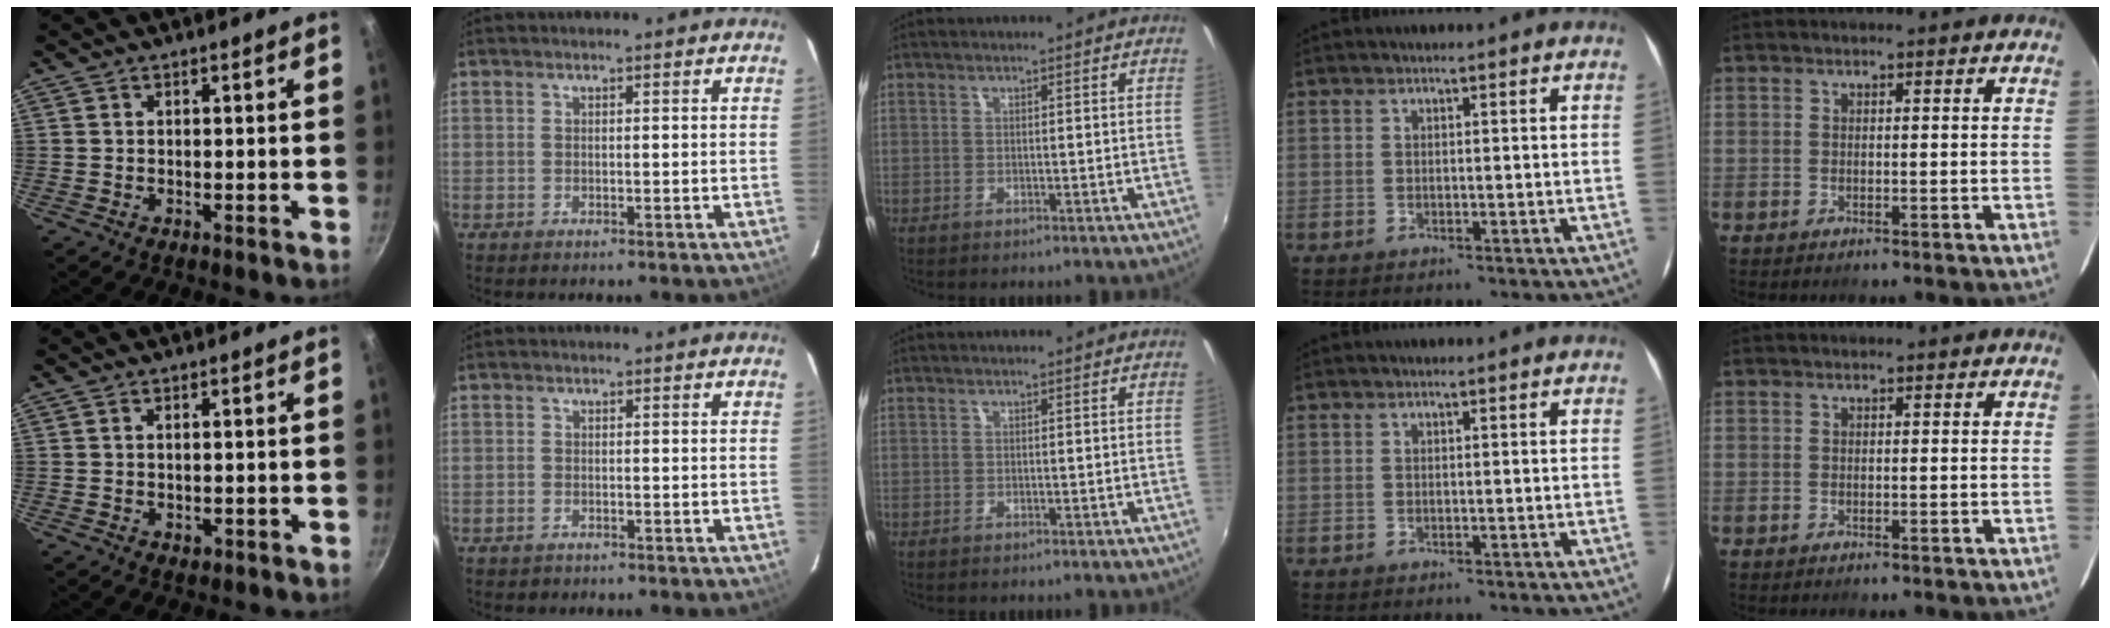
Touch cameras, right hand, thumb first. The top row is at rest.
{"thumb": {"total": 1.5, "force": [-0.3, 0.9, 1.1], "torque": [-0.015, -0.001, -0.003]}, "index": {"total": 1.3, "force": [-0.8, 0.9, 0.2], "torque": [-0.004, 0.003, -0.011]}}